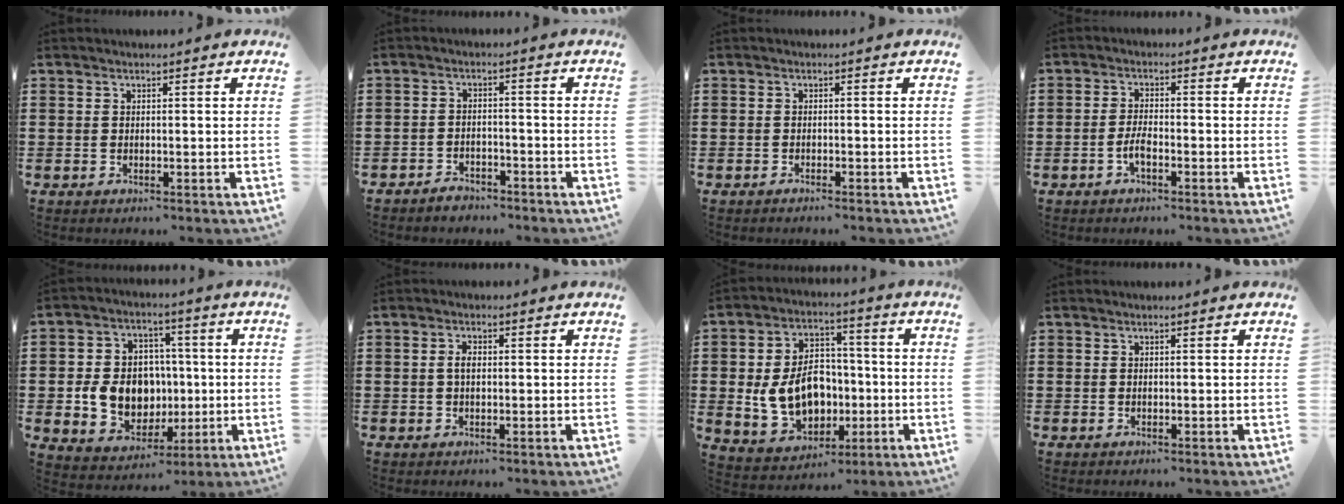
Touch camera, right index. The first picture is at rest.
{"total": 2.5, "force": [-2.5, 0.5, -0.1], "torque": [-0.004, 0.003, -0.052]}
{"total": 1.0, "force": [-1.0, -0.2, 0.1], "torque": [-0.003, -0.003, -0.019]}
{"total": 2.8, "force": [-1.5, 0.7, 2.3], "torque": [-0.056, -0.005, -0.031]}
{"total": 10.1, "force": [-0.7, 8.5, 5.4], "torque": [-0.121, 0.015, -0.007]}
{"total": 1.9, "force": [0.1, 0.9, 1.6], "torque": [-0.034, 0.005, 0.000]}
{"total": 10.5, "force": [-1.0, 8.2, 6.5], "torque": [-0.116, 0.012, -0.017]}
{"total": 0.0}